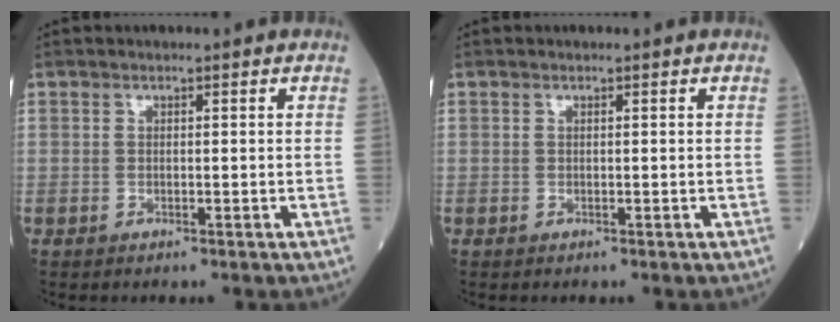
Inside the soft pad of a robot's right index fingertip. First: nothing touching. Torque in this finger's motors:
{"motor_torque": [0.01, 0.05, -0.02, -0.01]}